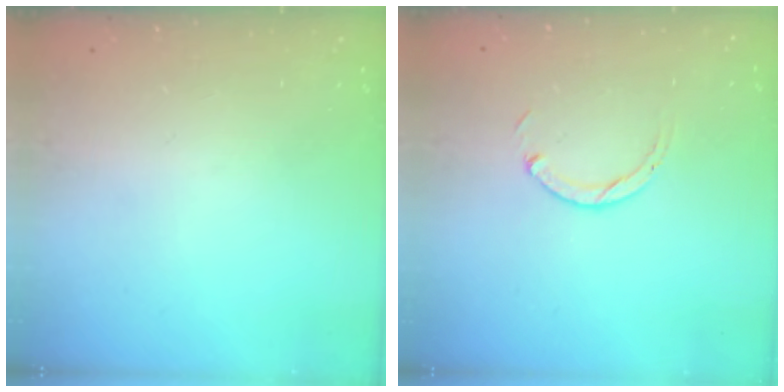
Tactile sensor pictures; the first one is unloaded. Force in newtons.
{"total": 3.0, "press": 2.9, "slide": 0.4}